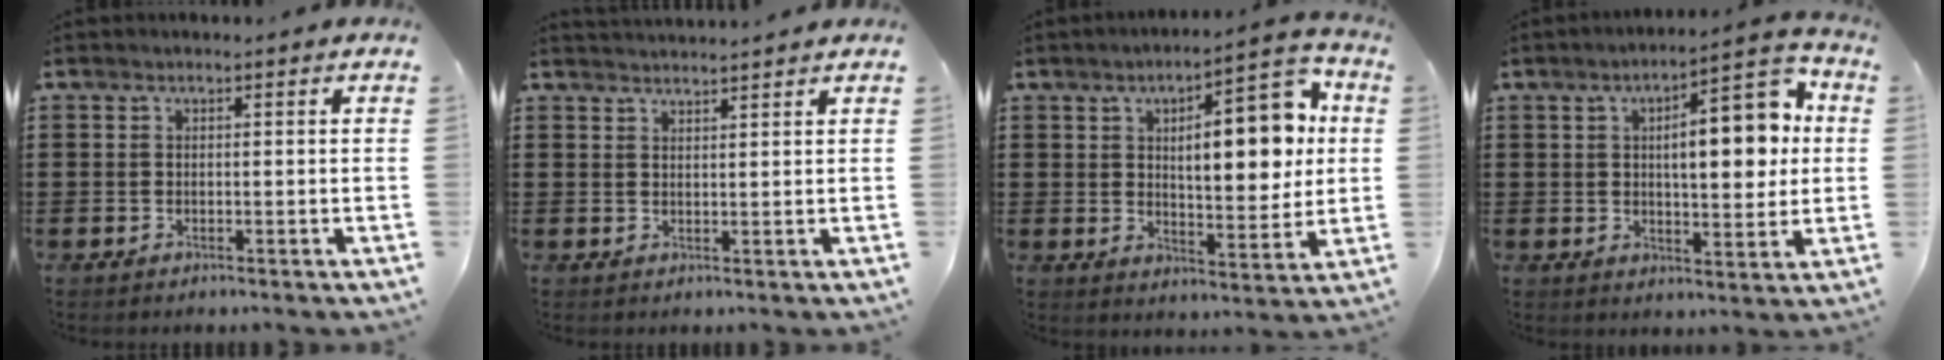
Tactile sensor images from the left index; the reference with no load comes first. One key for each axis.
{"total": 1.8, "fx": 1.8, "fy": -0.1, "fz": -0.1, "tx": -0.002, "ty": -0.003, "tz": 0.035}
{"total": 11.8, "fx": 3.2, "fy": 4.4, "fz": 10.4, "tx": -0.152, "ty": -0.007, "tz": 0.043}
{"total": 10.6, "fx": 2.2, "fy": 4.0, "fz": 9.6, "tx": -0.137, "ty": -0.010, "tz": 0.023}